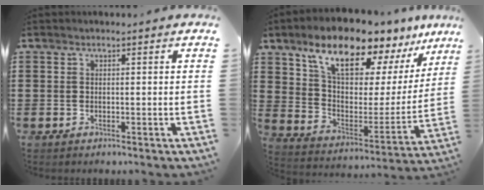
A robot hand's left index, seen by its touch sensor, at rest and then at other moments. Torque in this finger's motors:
{"motor_torque": [2.14, 0.00, 1.05, 0.21]}